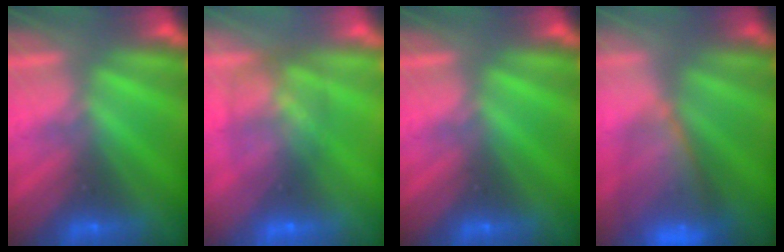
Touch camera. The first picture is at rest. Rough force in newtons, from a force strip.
{"total": 7.2}
{"total": 0.0}
{"total": 6.7}